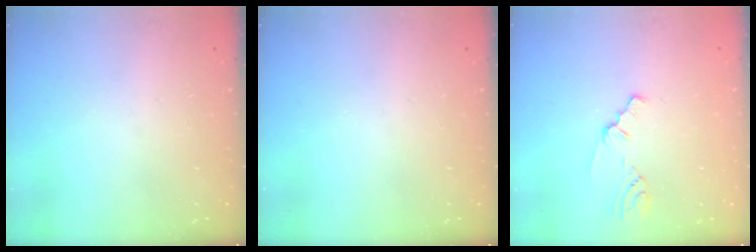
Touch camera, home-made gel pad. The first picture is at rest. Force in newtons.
{"total": 0.0}
{"total": 1.5, "press": 1.5, "slide": 0.3}